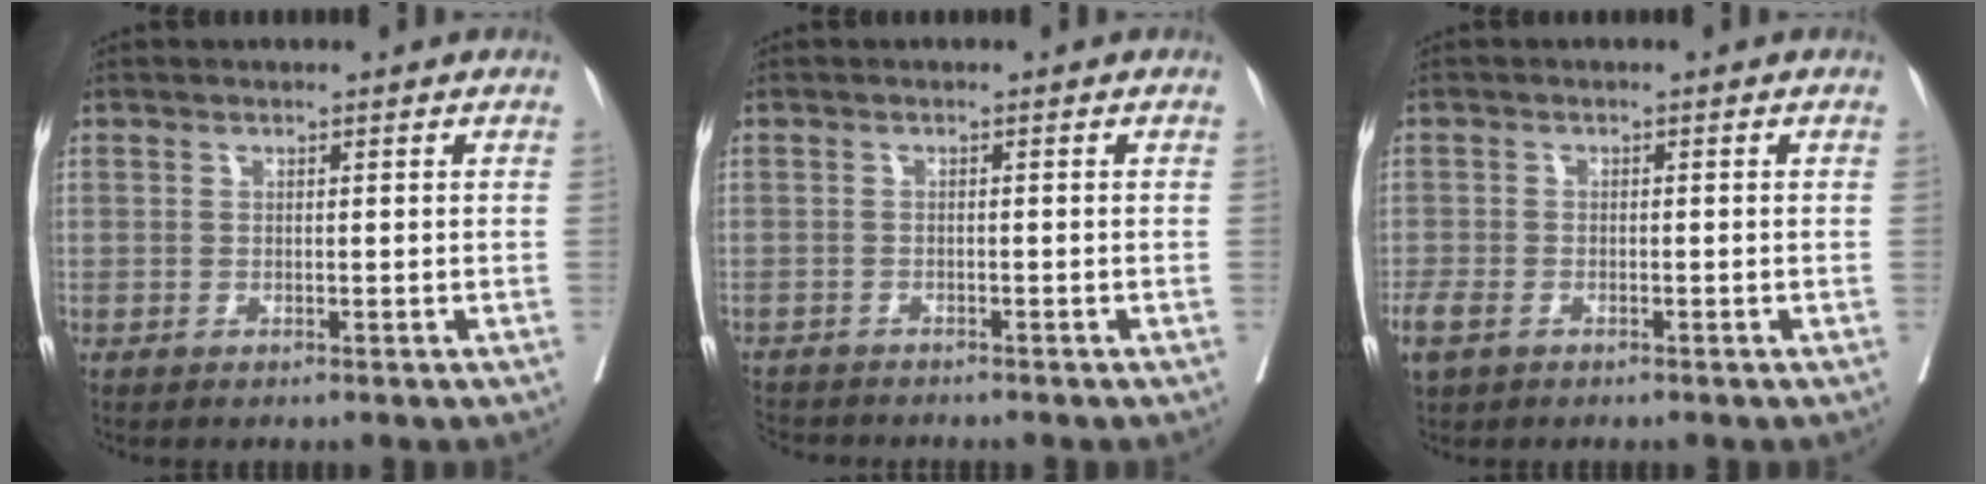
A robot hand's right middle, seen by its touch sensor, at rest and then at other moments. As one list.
[{"total": 4.1, "force": [-4.0, 1.1, 0.3], "torque": [-0.006, -0.012, -0.068]}, {"total": 3.8, "force": [-2.3, 2.3, 2.0], "torque": [-0.048, -0.007, -0.042]}]